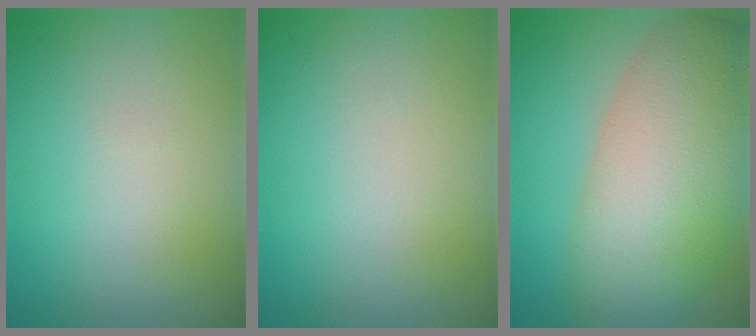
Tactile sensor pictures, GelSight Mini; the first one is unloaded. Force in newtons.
{"total": 0.0}
{"total": 10.9, "press": 10.9, "slide": 0.5}